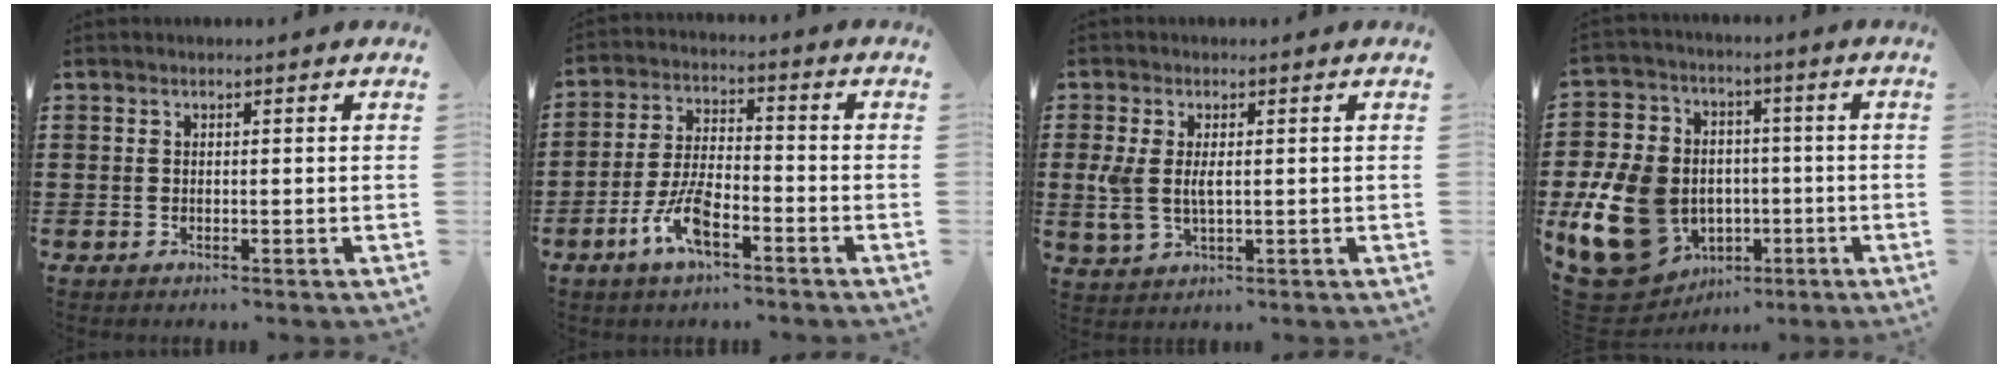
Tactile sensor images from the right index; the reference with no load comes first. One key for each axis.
{"total": 7.6, "fx": -4.2, "fy": 2.8, "fz": 5.6, "tx": -0.136, "ty": -0.003, "tz": -0.083}
{"total": 4.5, "fx": 0.4, "fy": 2.3, "fz": 3.8, "tx": -0.101, "ty": -0.001, "tz": -0.001}
{"total": 16.5, "fx": -3.9, "fy": 13.2, "fz": 9.0, "tx": -0.243, "ty": 0.014, "tz": -0.068}